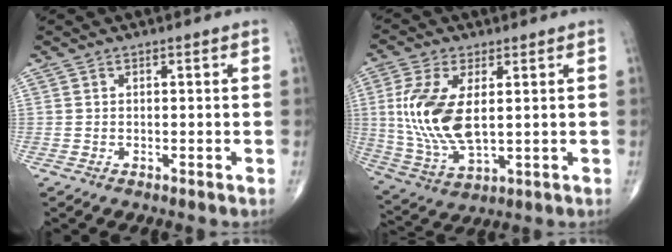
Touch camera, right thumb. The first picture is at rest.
{"total": 14.1, "force": [1.8, 6.9, 12.1], "torque": [-0.262, -0.011, 0.047]}